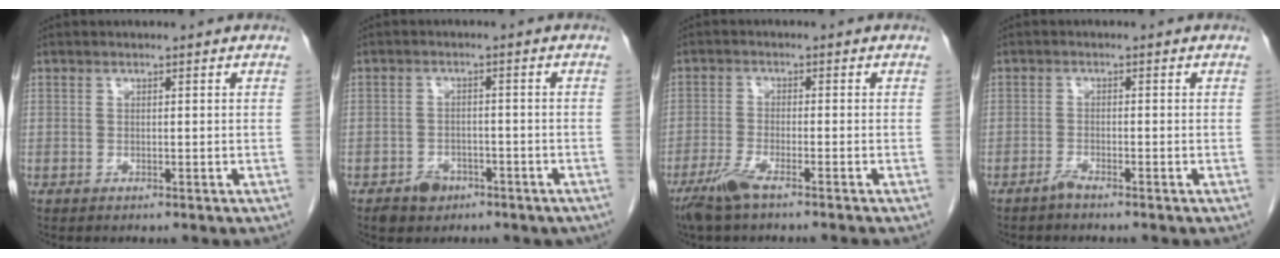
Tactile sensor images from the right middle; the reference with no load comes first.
{"total": 4.2, "force": [-2.6, 3.0, 1.4], "torque": [-0.019, 0.007, -0.030]}
{"total": 4.6, "force": [-3.5, 0.1, 3.1], "torque": [-0.067, -0.011, -0.071]}
{"total": 1.3, "force": [-1.2, -0.1, 0.5], "torque": [-0.013, -0.001, -0.024]}